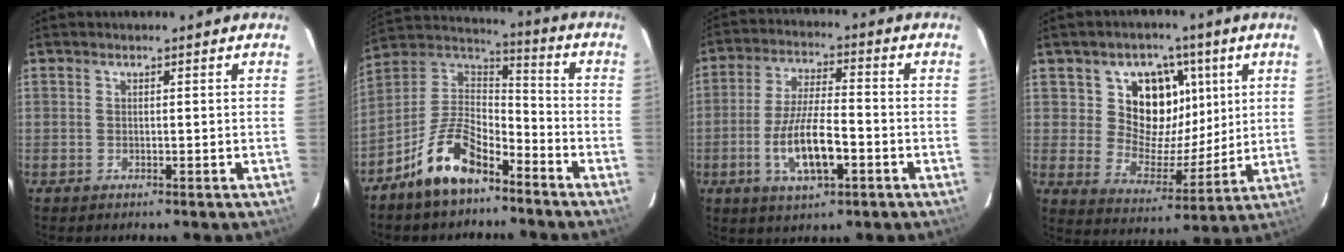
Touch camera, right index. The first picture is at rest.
{"total": 13.6, "force": [-8.8, 6.1, 8.3], "torque": [-0.179, 0.027, -0.164]}
{"total": 11.1, "force": [-3.9, 3.4, 9.8], "torque": [-0.198, -0.005, -0.067]}
{"total": 12.8, "force": [4.7, 10.6, 5.5], "torque": [-0.099, -0.006, 0.084]}